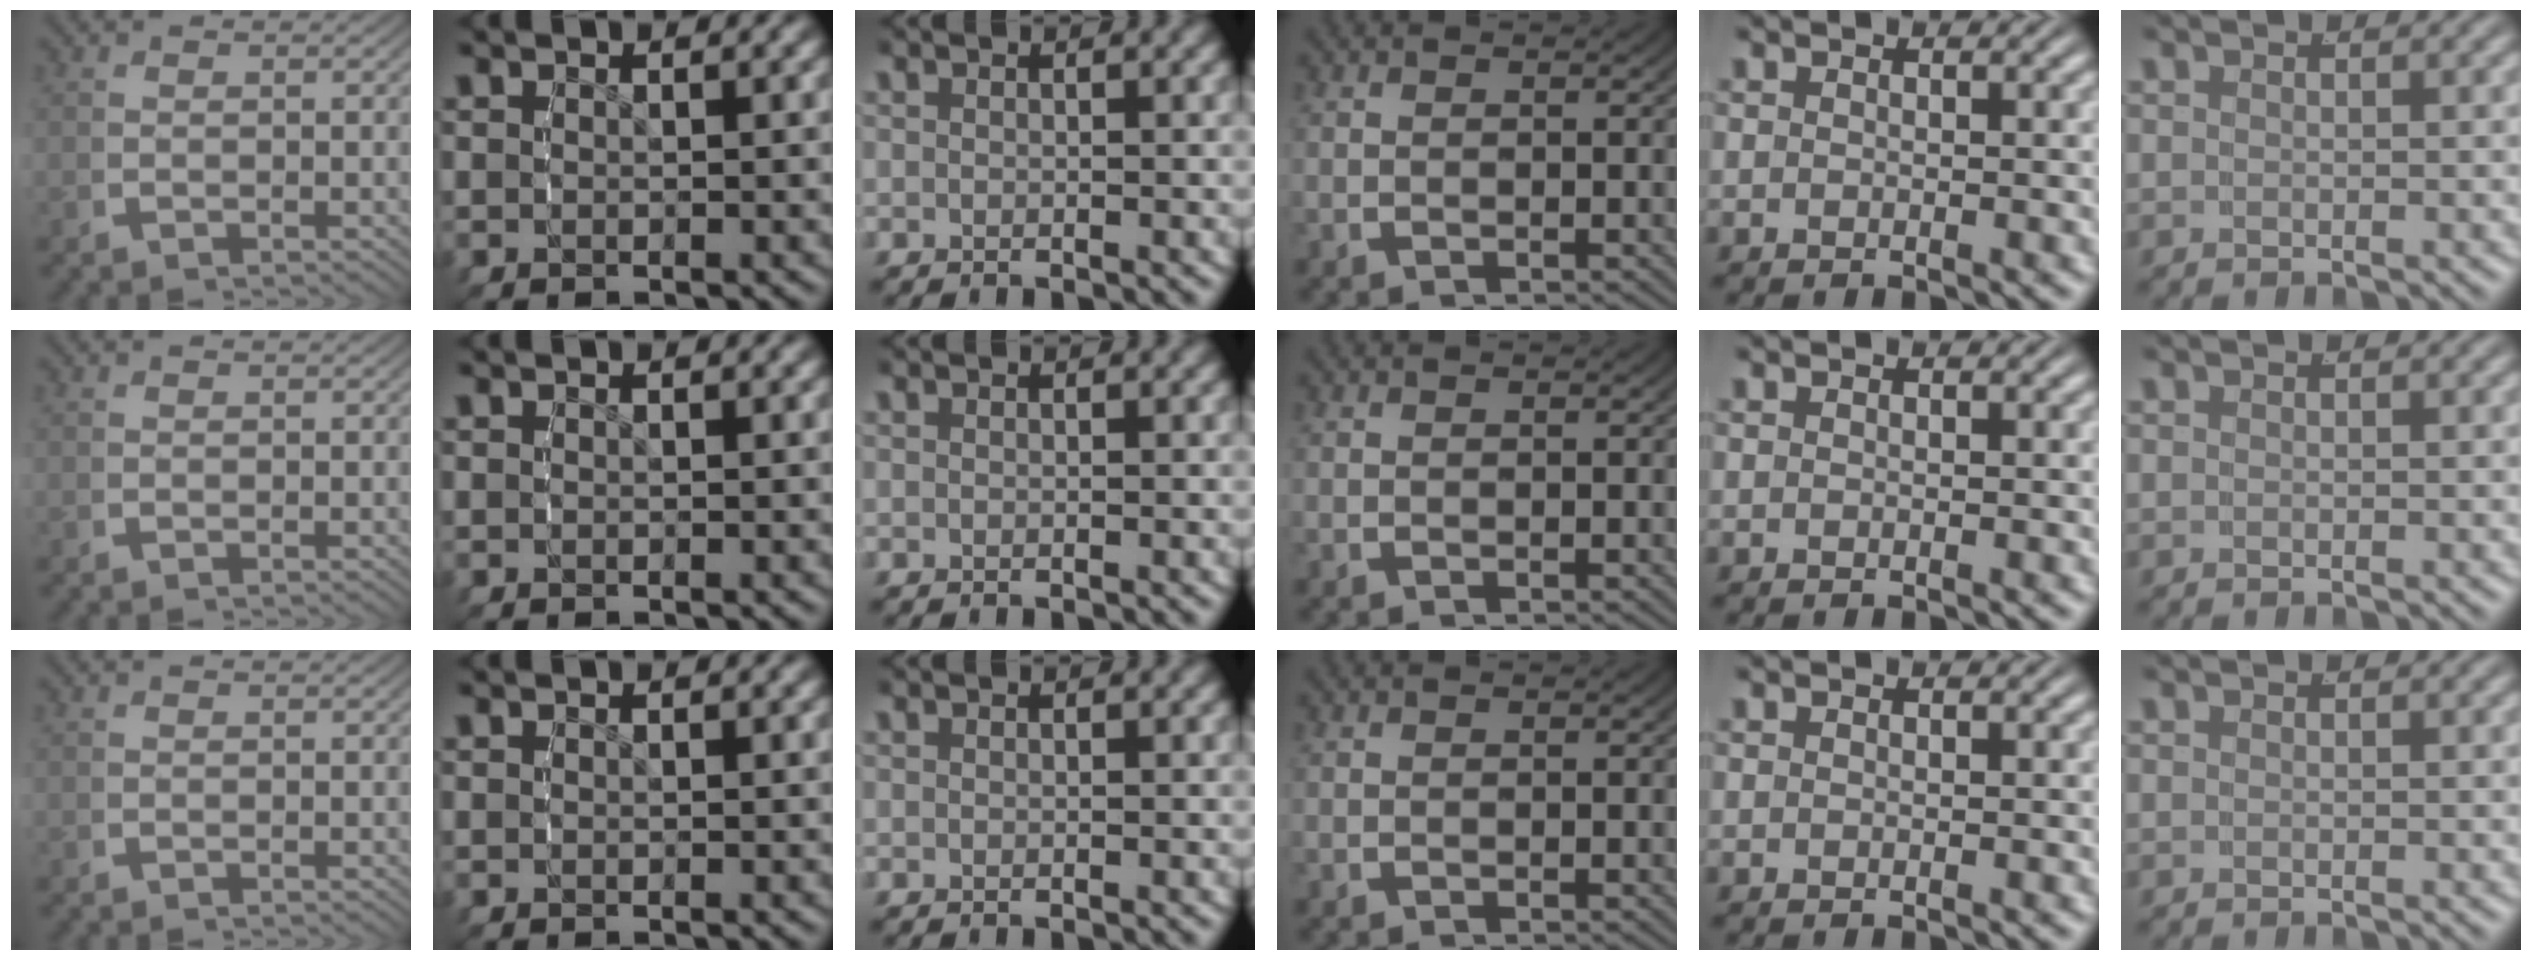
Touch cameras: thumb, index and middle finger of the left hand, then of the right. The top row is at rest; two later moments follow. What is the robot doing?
{"motion": "reach", "object": "bottle cap"}